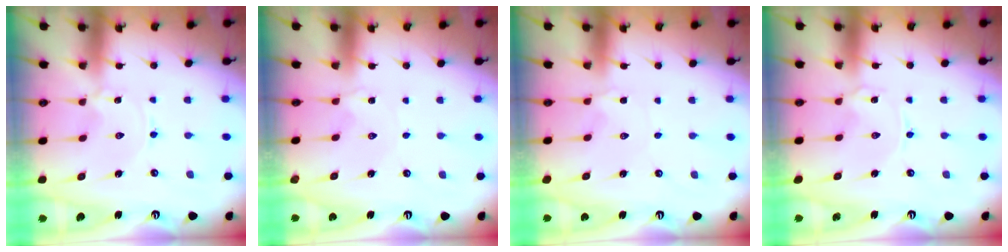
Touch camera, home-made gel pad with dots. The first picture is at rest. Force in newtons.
{"total": 1.4, "press": 1.3, "slide": 0.4}
{"total": 1.4, "press": 1.4, "slide": 0.4}
{"total": 0.0}